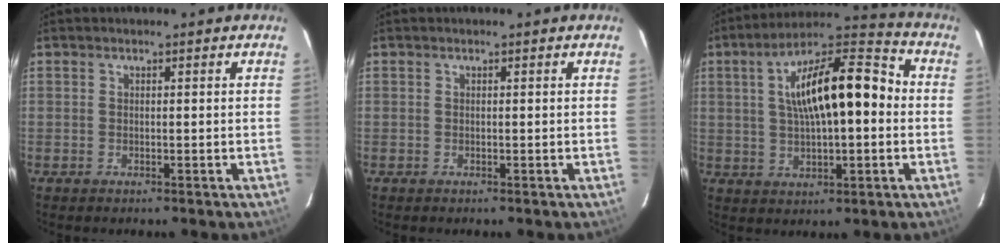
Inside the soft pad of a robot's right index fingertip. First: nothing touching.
{"total": 0.0}
{"total": 16.9, "force": [1.6, 6.0, 15.7], "torque": [-0.261, 0.036, 0.025]}